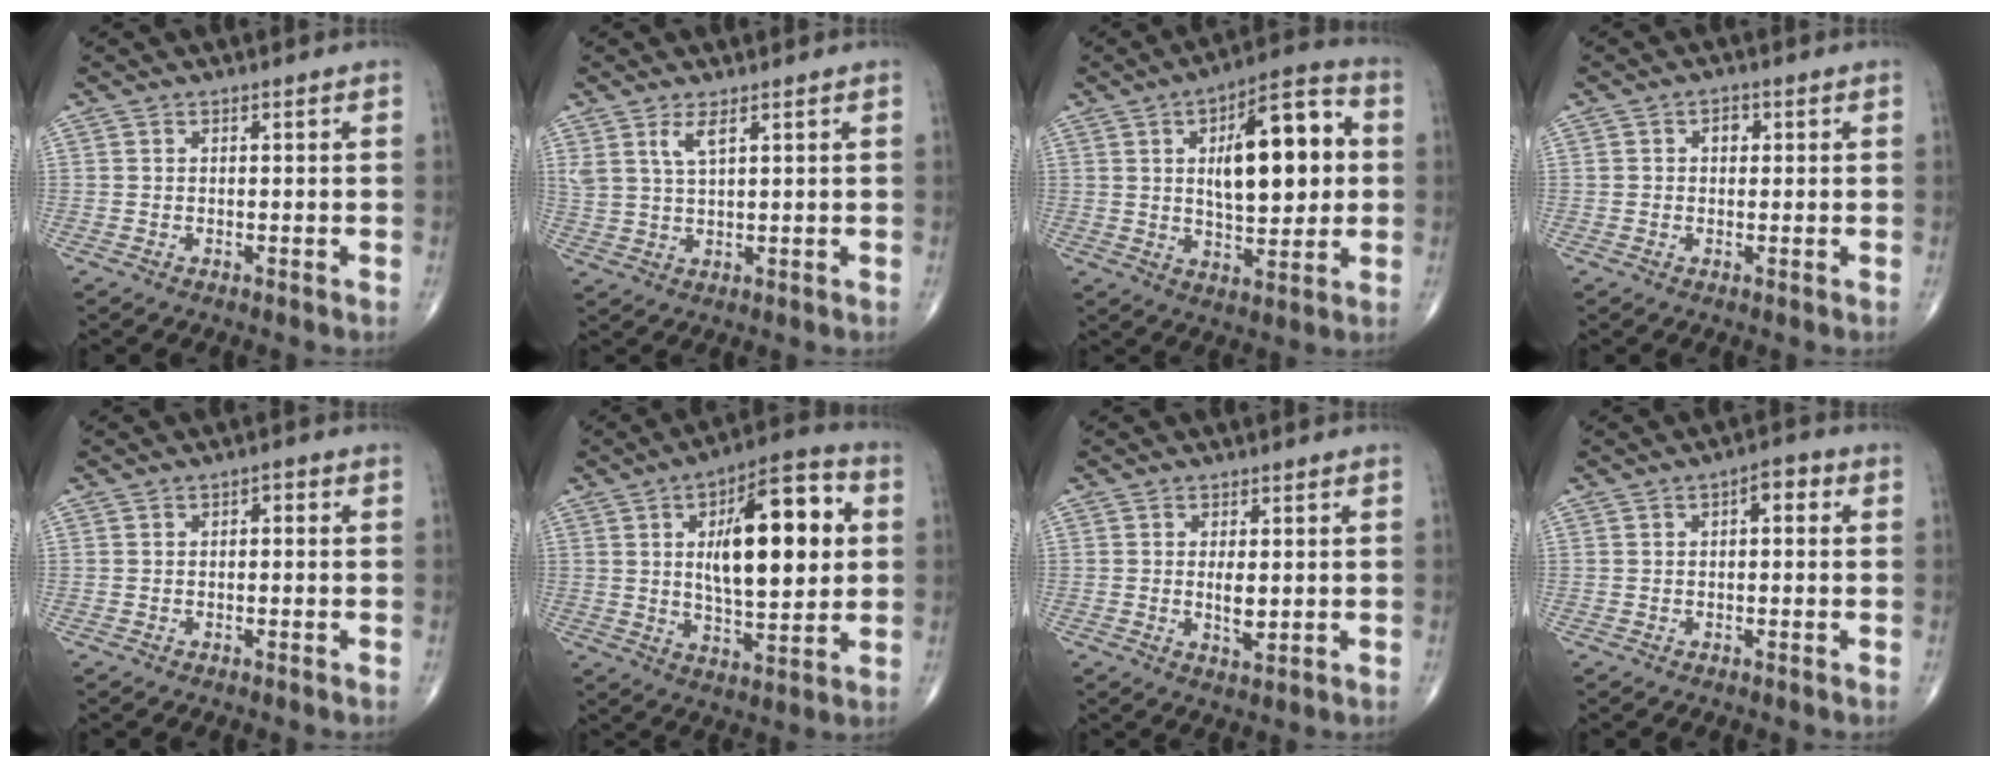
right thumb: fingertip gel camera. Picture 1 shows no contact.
{"total": 3.9, "force": [2.2, 1.1, 3.1], "torque": [-0.067, -0.012, 0.050]}
{"total": 18.1, "force": [3.0, 7.8, 16.0], "torque": [-0.209, 0.010, 0.042]}
{"total": 2.1, "force": [0.5, 1.6, 1.3], "torque": [-0.012, 0.004, 0.005]}
{"total": 1.2, "force": [0.0, 0.7, 1.0], "torque": [-0.009, 0.005, -0.005]}
{"total": 19.9, "force": [3.8, 8.1, 17.8], "torque": [-0.240, 0.002, 0.055]}
{"total": 3.4, "force": [0.1, 1.3, 3.2], "torque": [-0.055, -0.009, 0.007]}
{"total": 3.4, "force": [0.8, 1.7, 2.9], "torque": [-0.034, 0.011, 0.003]}